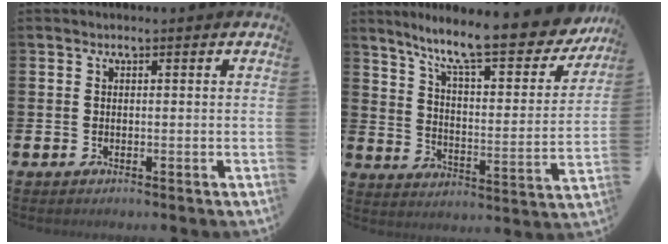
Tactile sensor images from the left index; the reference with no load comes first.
{"total": 10.9, "force": [9.3, 1.7, 5.5], "torque": [-0.123, -0.065, 0.150]}